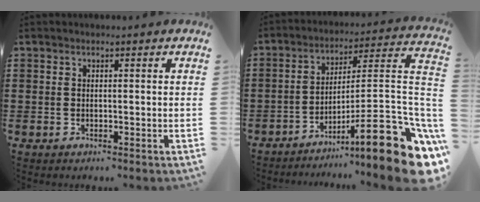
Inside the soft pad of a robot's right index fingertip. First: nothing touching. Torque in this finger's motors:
{"motor_torque": [2.06, -0.08, 1.05, 0.13]}